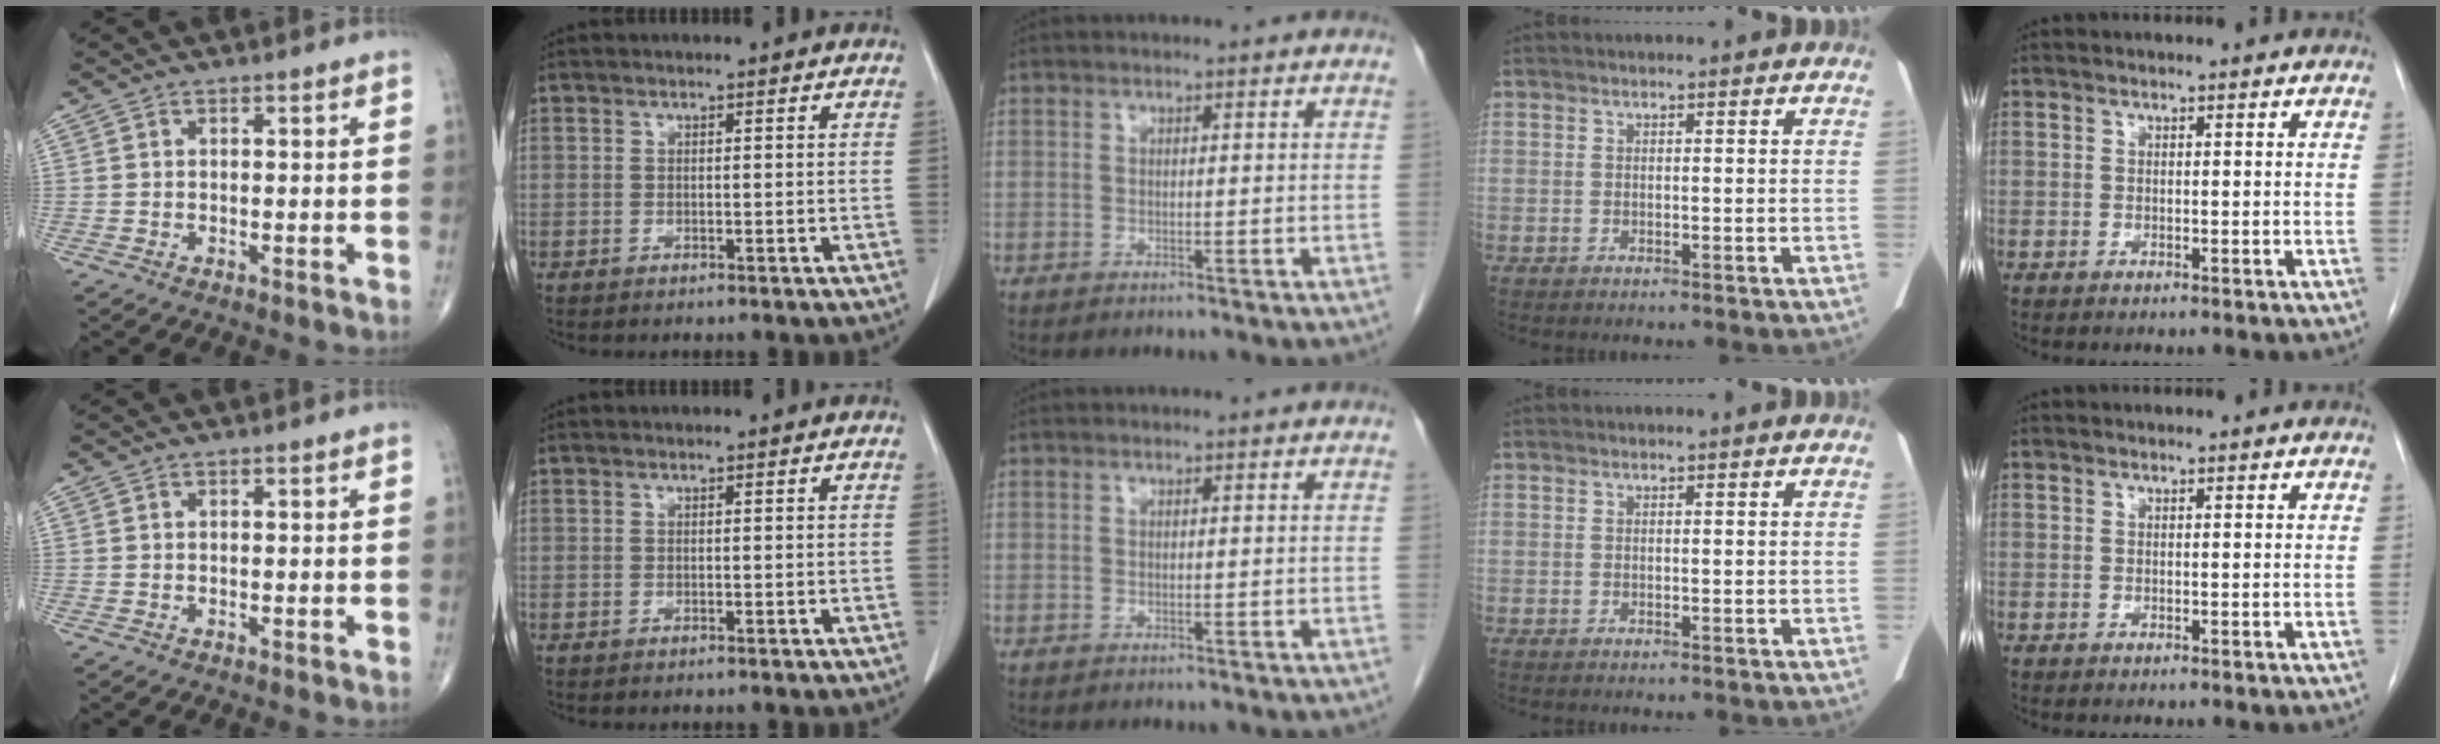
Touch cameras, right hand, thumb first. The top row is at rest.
{}